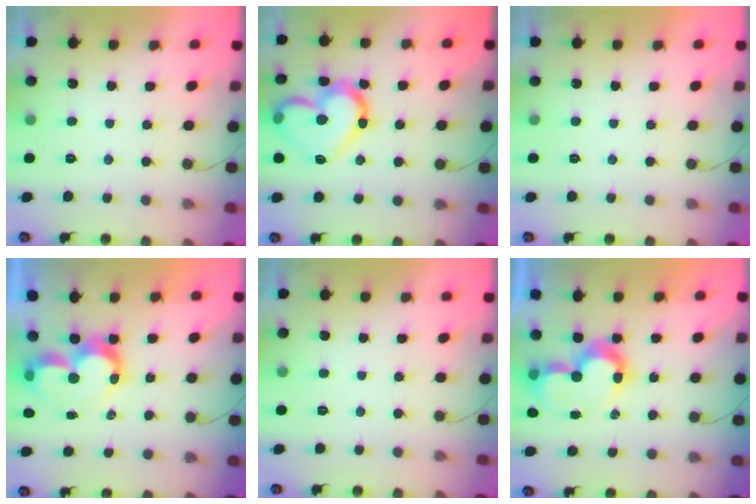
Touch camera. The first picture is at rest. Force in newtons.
{"total": 18.6, "press": 18.5, "slide": 2.2}
{"total": 1.6, "press": 1.6, "slide": 0.0}
{"total": 9.0, "press": 9.0, "slide": 0.7}
{"total": 0.0}
{"total": 9.8, "press": 9.4, "slide": 2.9}